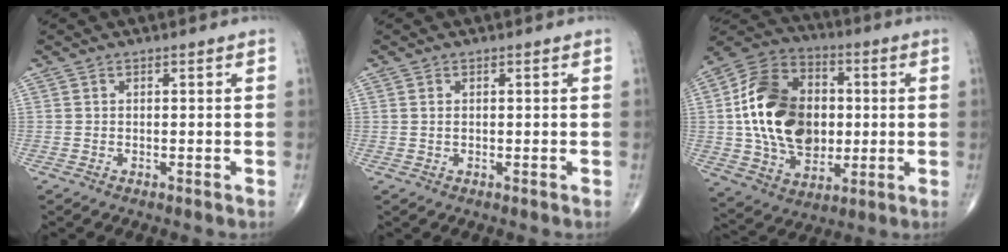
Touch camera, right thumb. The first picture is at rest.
{"total": 0.7, "force": [0.2, 0.4, 0.5], "torque": [-0.014, 0.001, 0.006]}
{"total": 21.6, "force": [0.9, 15.4, 15.2], "torque": [-0.248, 0.012, 0.022]}